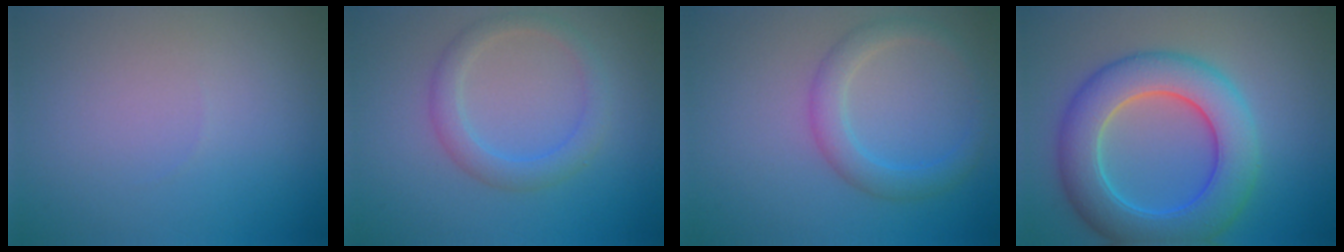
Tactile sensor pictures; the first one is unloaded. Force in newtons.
{"total": 2.7, "press": 2.7, "slide": 0.1}
{"total": 2.9, "press": 2.9, "slide": 0.2}
{"total": 8.6, "press": 8.6, "slide": 0.2}